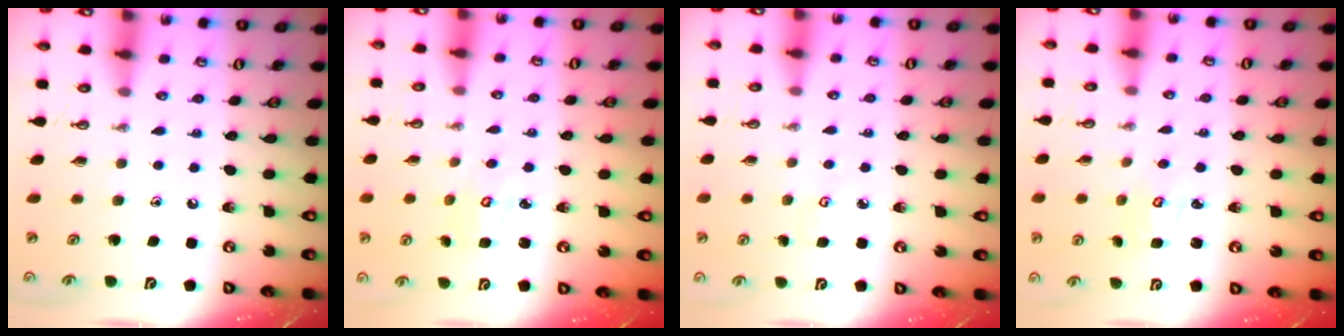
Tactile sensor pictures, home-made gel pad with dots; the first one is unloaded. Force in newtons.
{"total": 3.1, "press": 3.1, "slide": 0.2}
{"total": 2.8, "press": 2.8, "slide": 0.3}
{"total": 2.7, "press": 2.7, "slide": 0.3}